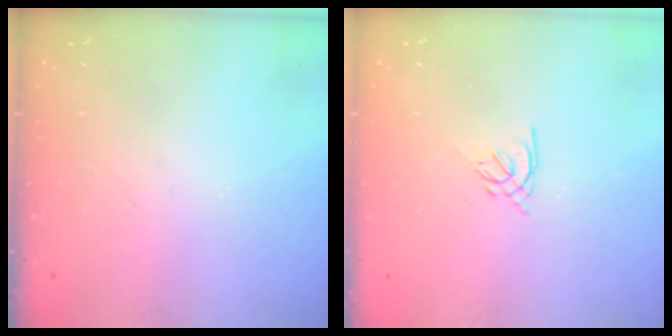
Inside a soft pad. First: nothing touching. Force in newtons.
{"total": 1.6, "press": 1.5, "slide": 0.6}